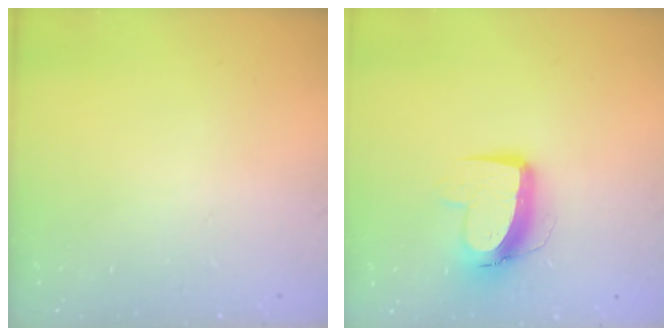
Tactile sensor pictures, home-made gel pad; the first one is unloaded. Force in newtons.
{"total": 10.9, "press": 10.9, "slide": 1.2}